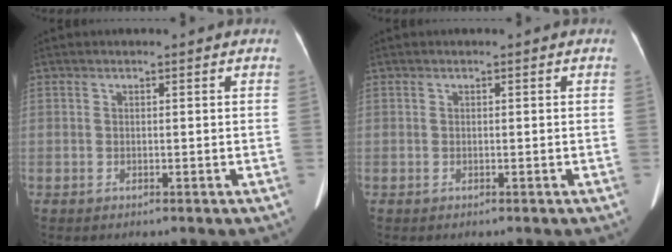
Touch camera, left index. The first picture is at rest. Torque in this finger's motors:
{"motor_torque": [0.05, 0.05, 0.02, 0.01]}